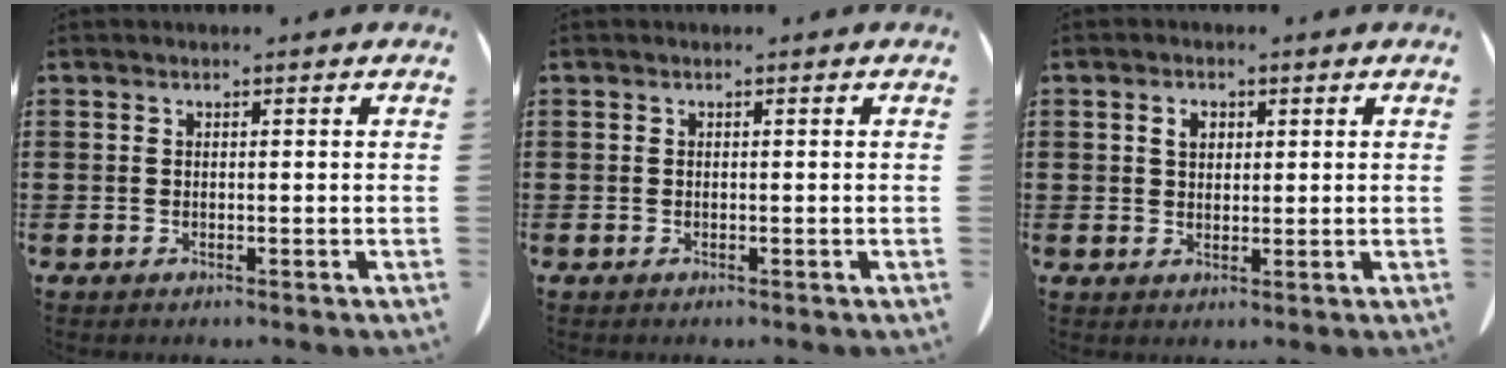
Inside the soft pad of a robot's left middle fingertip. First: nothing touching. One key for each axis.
{"total": 0.0}
{"total": 2.3, "fx": 1.0, "fy": 1.5, "fz": 1.5, "tx": -0.026, "ty": 0.003, "tz": 0.016}